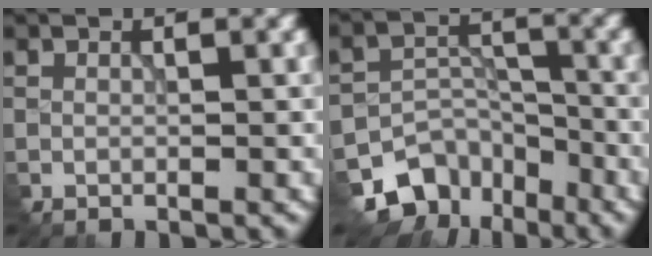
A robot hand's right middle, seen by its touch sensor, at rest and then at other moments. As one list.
[{"total": 6.4, "force": [-4.8, 3.9, 1.6], "torque": [-0.019, -0.012, -0.077]}]